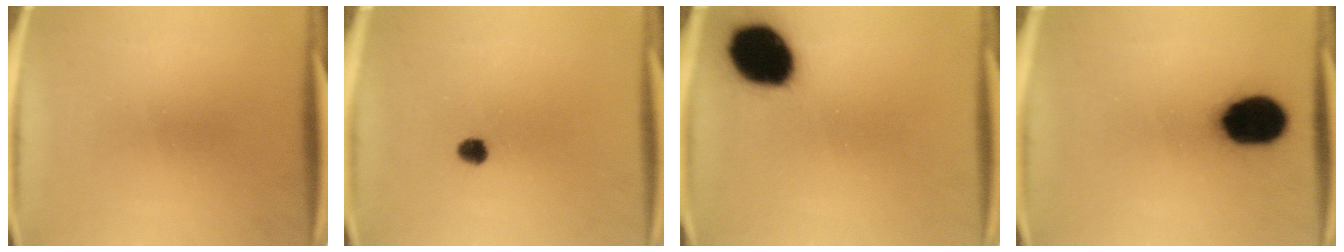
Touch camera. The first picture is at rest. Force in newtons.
{"total": 2.5}
{"total": 18.3}
{"total": 15.6}